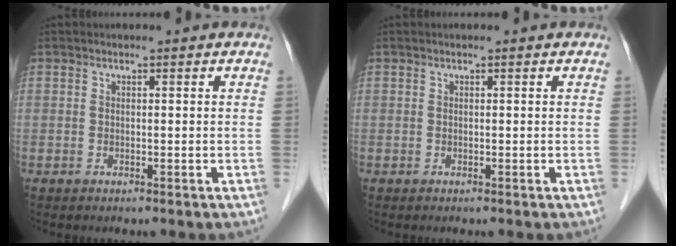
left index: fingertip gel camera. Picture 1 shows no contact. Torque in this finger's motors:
{"motor_torque": [-0.08, -0.01, 0.00, 0.00]}